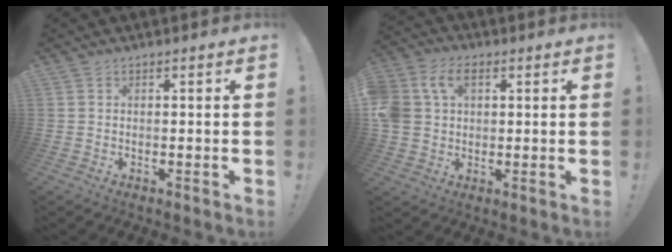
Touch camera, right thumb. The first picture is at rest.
{"total": 10.8, "force": [3.6, 7.8, 6.6], "torque": [-0.144, -0.002, 0.069]}